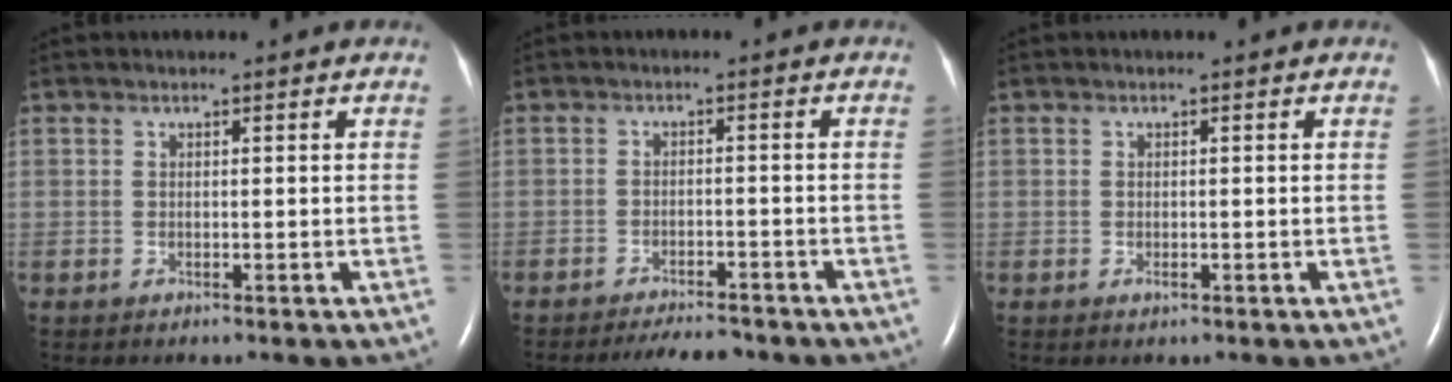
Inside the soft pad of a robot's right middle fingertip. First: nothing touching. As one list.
[{"total": 6.0, "force": [-5.5, 1.4, 2.1], "torque": [-0.029, -0.009, -0.082]}, {"total": 0.7, "force": [-0.3, 0.3, 0.5], "torque": [-0.008, -0.001, -0.003]}]